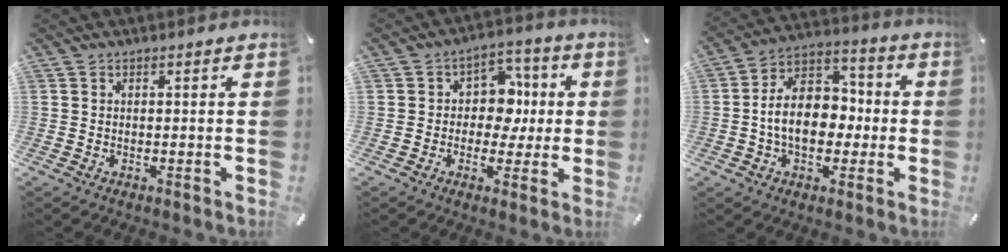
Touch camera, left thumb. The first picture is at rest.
{"total": 9.0, "force": [-0.2, 7.9, 4.3], "torque": [-0.057, 0.007, -0.005]}
{"total": 13.1, "force": [-2.0, 9.5, 8.7], "torque": [-0.156, 0.019, -0.034]}